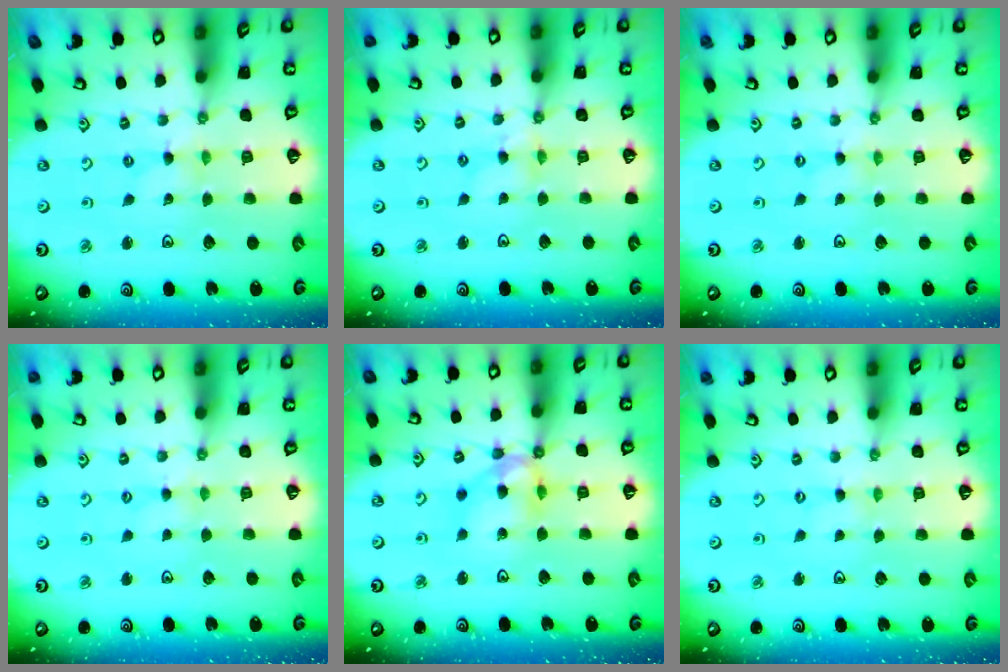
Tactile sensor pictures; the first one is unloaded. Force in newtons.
{"total": 3.9, "press": 3.9, "slide": 0.4}
{"total": 0.0}
{"total": 1.7, "press": 1.7, "slide": 0.2}
{"total": 11.9, "press": 11.6, "slide": 2.6}
{"total": 0.0}